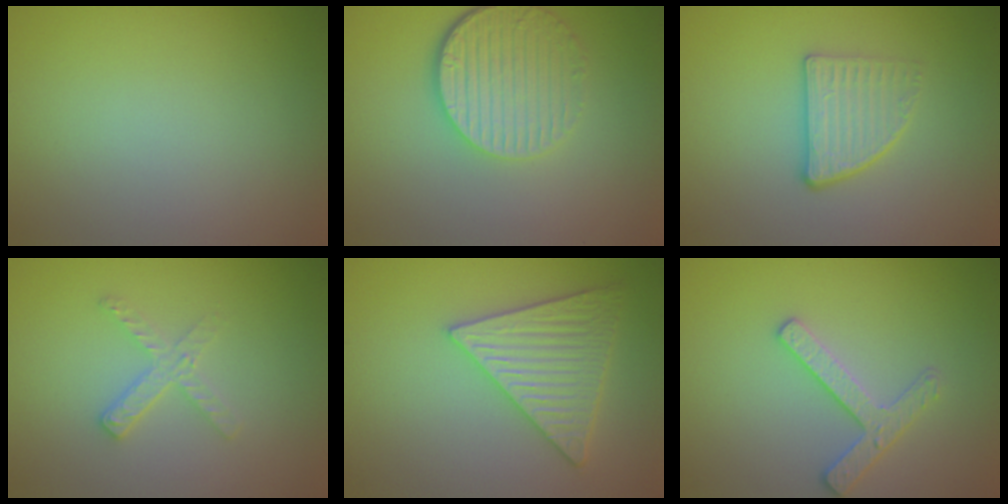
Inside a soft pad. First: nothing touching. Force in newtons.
{"total": 5.8, "press": 4.1, "slide": 4.1}
{"total": 2.8, "press": 2.5, "slide": 1.4}
{"total": 2.0, "press": 2.0, "slide": 0.2}
{"total": 4.6, "press": 4.2, "slide": 1.9}
{"total": 2.5, "press": 2.4, "slide": 0.3}